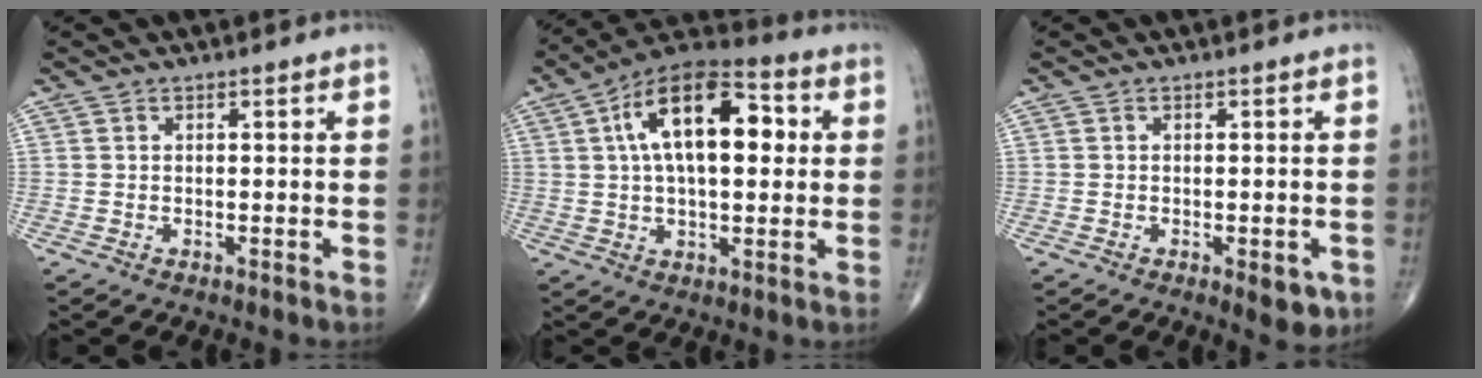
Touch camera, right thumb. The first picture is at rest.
{"total": 18.1, "force": [3.8, 8.9, 15.3], "torque": [-0.230, 0.025, 0.052]}
{"total": 4.1, "force": [-1.6, 1.7, 3.3], "torque": [-0.026, -0.004, -0.015]}